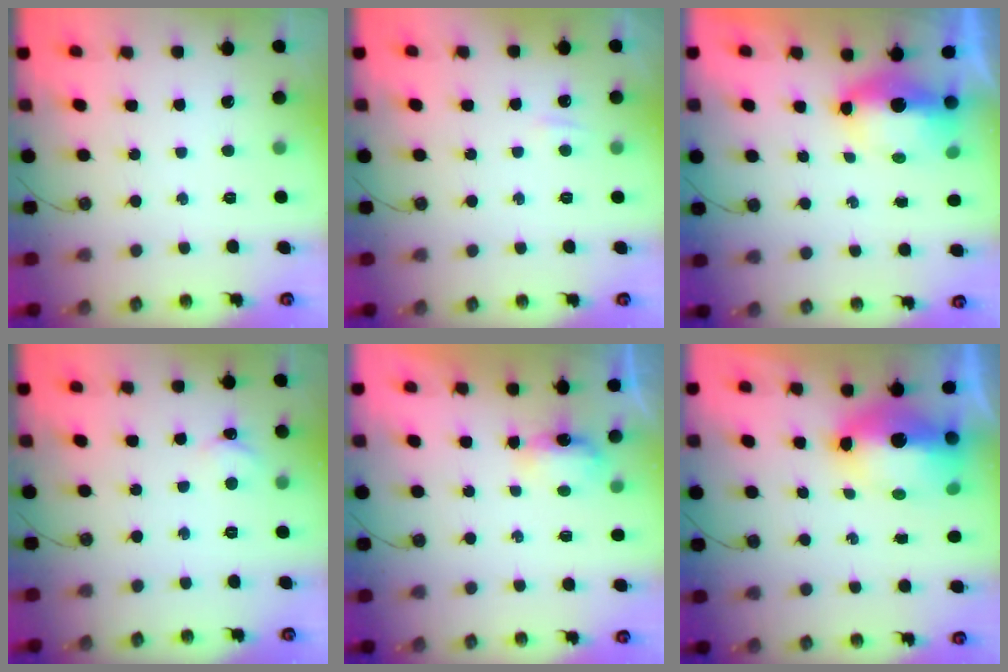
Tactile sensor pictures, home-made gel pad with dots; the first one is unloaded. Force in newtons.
{"total": 2.8, "press": 2.8, "slide": 0.5}
{"total": 7.4, "press": 7.3, "slide": 1.0}
{"total": 1.7, "press": 1.7, "slide": 0.2}
{"total": 3.7, "press": 3.7, "slide": 0.4}
{"total": 11.0, "press": 10.9, "slide": 1.1}